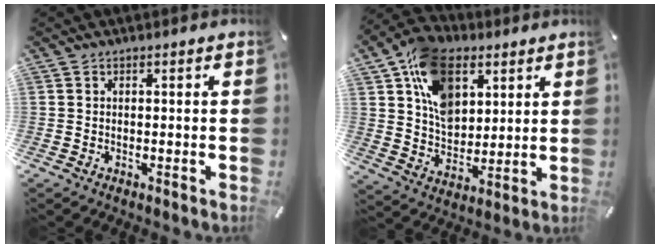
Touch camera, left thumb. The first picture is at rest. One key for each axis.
{"total": 15.2, "fx": 6.8, "fy": 10.5, "fz": 8.5, "tx": -0.152, "ty": -0.016, "tz": 0.130}